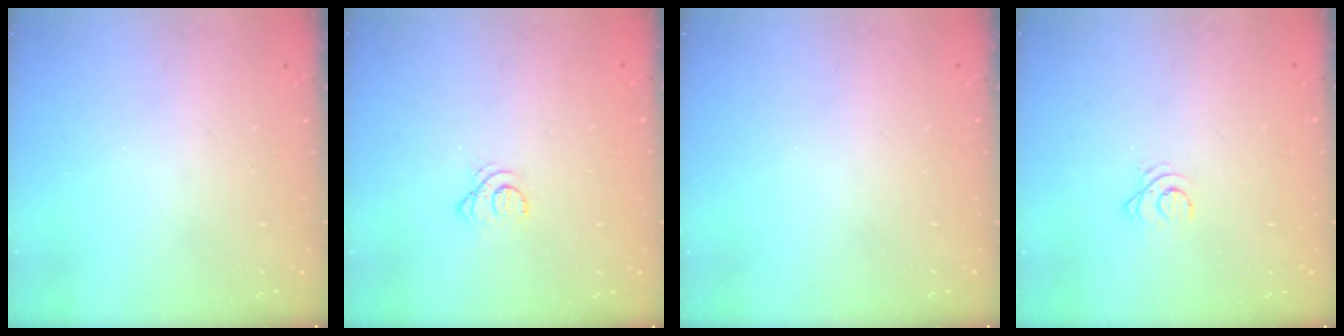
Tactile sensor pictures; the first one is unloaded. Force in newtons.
{"total": 2.9, "press": 2.9, "slide": 0.4}
{"total": 0.0}
{"total": 2.4, "press": 2.4, "slide": 0.2}